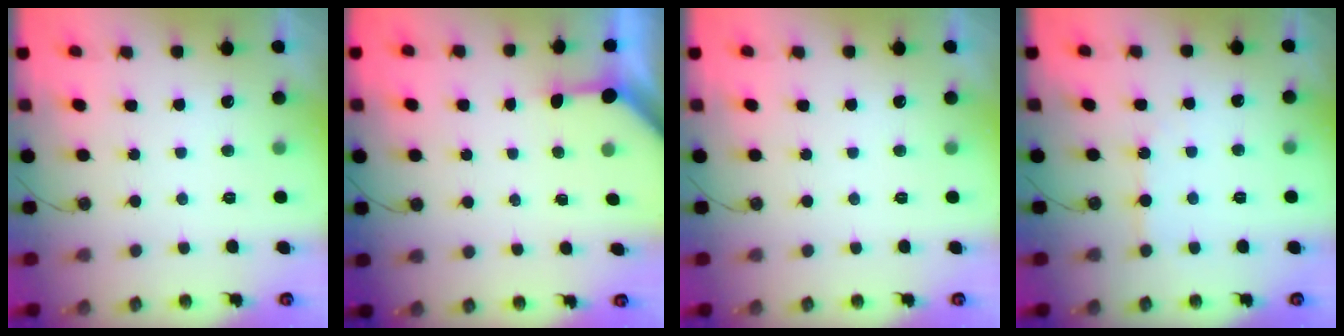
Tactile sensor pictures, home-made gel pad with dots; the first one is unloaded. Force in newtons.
{"total": 2.9, "press": 2.8, "slide": 0.3}
{"total": 0.0}
{"total": 4.0, "press": 3.9, "slide": 0.6}